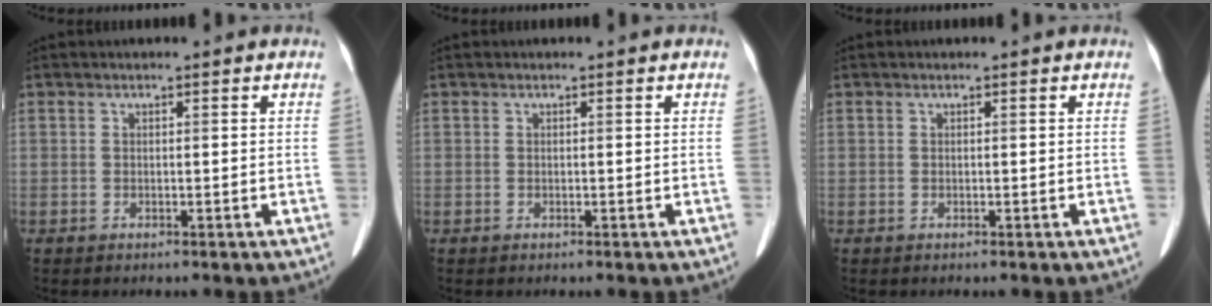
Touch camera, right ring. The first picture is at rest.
{"total": 0.0}
{"total": 0.0}